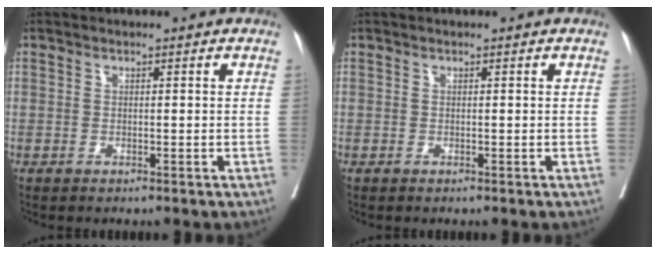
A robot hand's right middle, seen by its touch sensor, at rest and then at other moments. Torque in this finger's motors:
{"motor_torque": [-0.19, 0.20, -0.03, -0.01]}